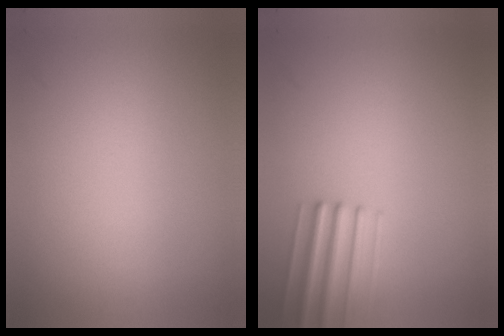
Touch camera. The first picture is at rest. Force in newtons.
{"total": 3.2}